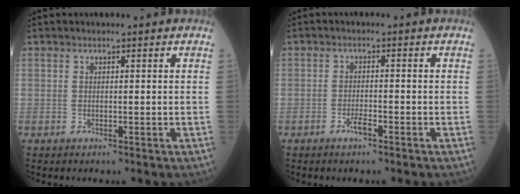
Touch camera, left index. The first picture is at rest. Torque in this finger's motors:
{"motor_torque": [-0.14, 0.16, -0.02, 0.00]}